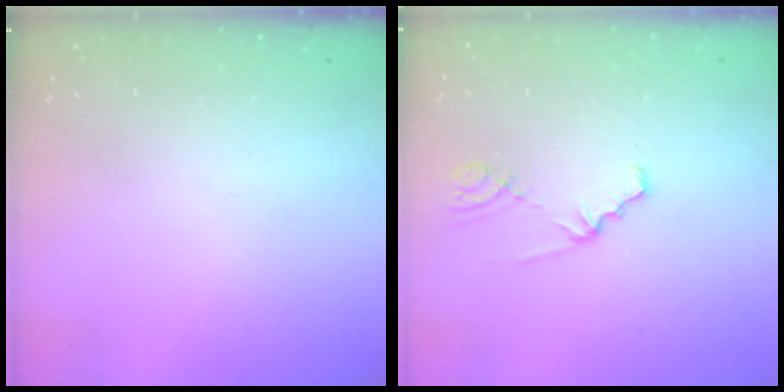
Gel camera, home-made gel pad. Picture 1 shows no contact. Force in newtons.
{"total": 1.6, "press": 1.6, "slide": 0.1}